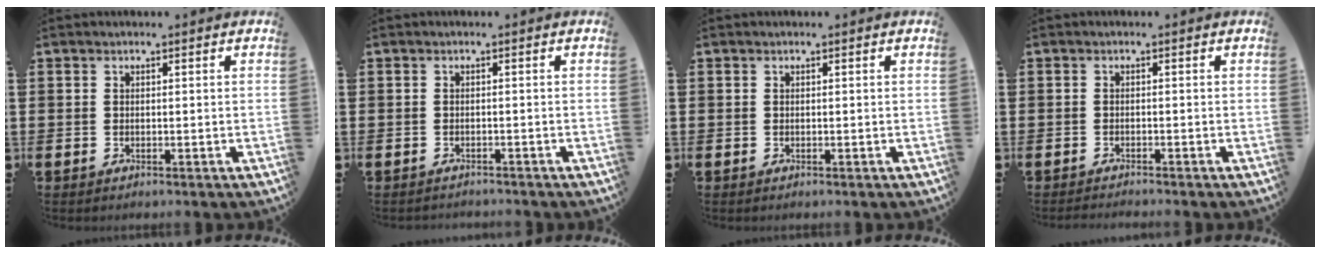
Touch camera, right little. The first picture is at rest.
{"total": 0.6, "force": [-0.6, 0.0, -0.1], "torque": [0.000, 0.000, -0.014]}
{"total": 0.0}
{"total": 0.8, "force": [-0.8, -0.1, 0.1], "torque": [-0.002, -0.002, -0.017]}